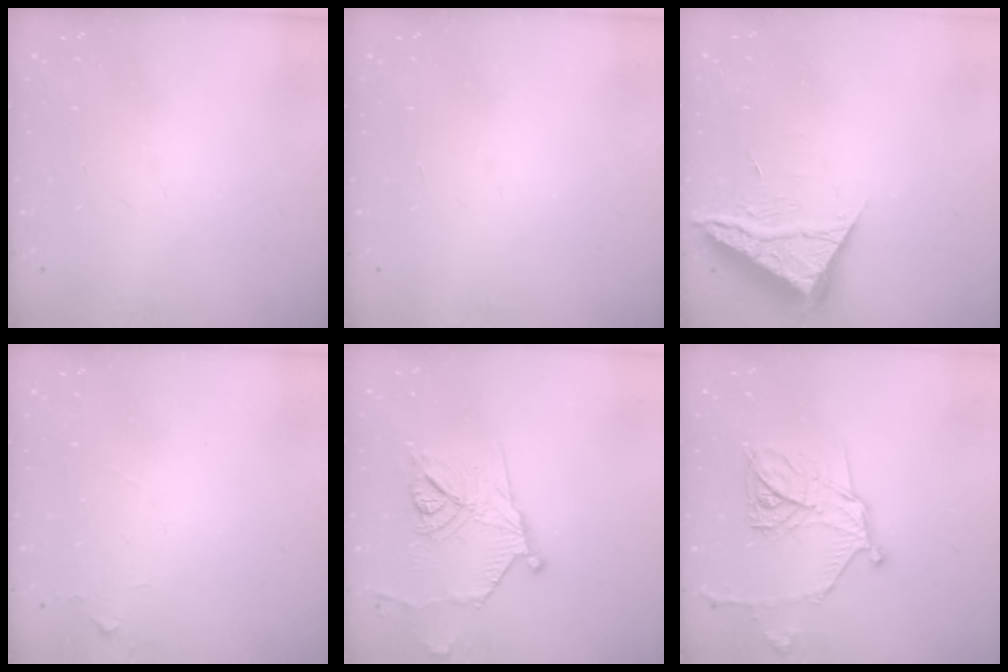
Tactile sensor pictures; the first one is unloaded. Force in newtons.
{"total": 1.6, "press": 1.6, "slide": 0.1}
{"total": 7.3, "press": 7.3, "slide": 0.5}
{"total": 4.4, "press": 4.4, "slide": 0.7}
{"total": 14.8, "press": 14.6, "slide": 2.2}
{"total": 16.7, "press": 16.6, "slide": 0.6}